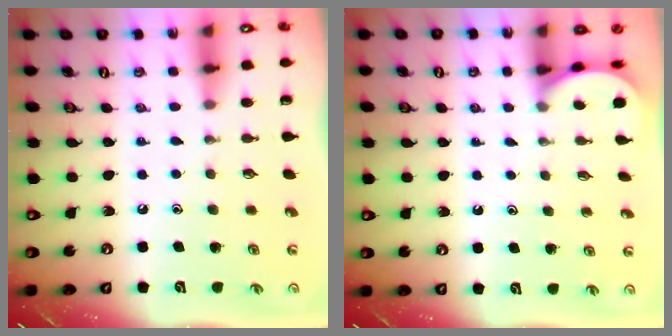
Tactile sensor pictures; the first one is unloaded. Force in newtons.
{"total": 2.0, "press": 2.0, "slide": 0.2}